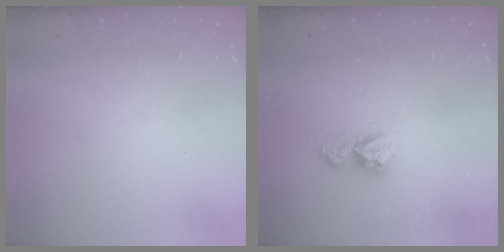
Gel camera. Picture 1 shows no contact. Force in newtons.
{"total": 8.3, "press": 8.2, "slide": 0.8}